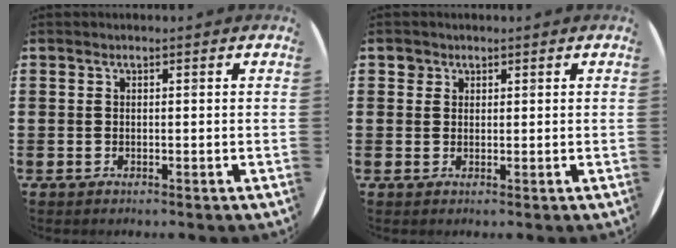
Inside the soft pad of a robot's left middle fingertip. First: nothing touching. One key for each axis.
{"total": 1.4, "fx": 1.1, "fy": 0.9, "fz": 0.0, "tx": 0.014, "ty": -0.004, "tz": 0.018}